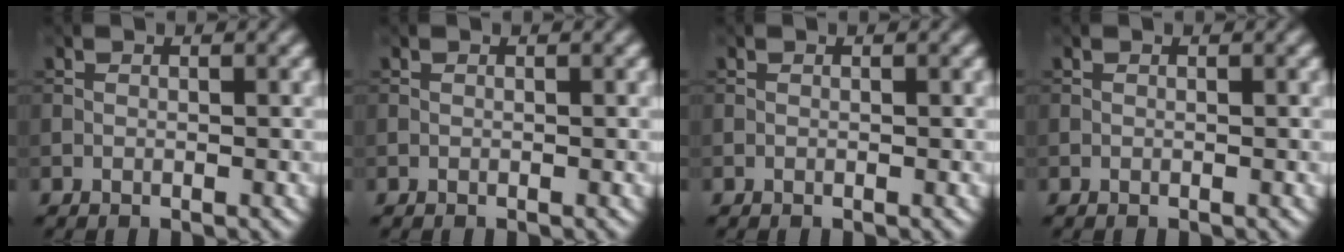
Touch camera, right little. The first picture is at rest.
{"total": 0.0}
{"total": 0.0}
{"total": 0.0}